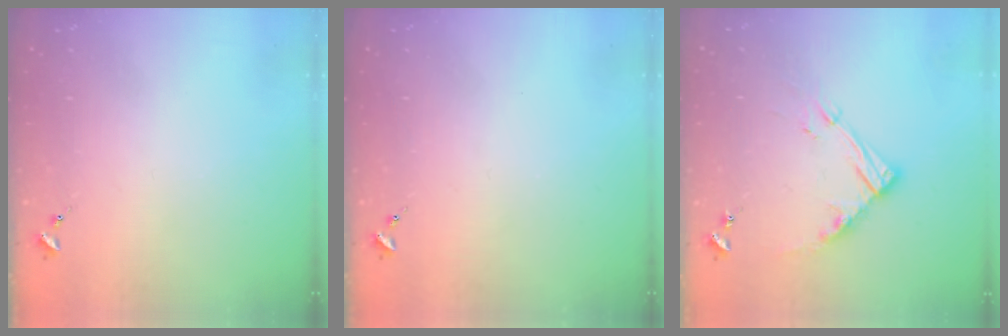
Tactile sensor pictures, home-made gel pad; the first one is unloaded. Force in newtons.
{"total": 0.0}
{"total": 13.1, "press": 13.0, "slide": 1.3}